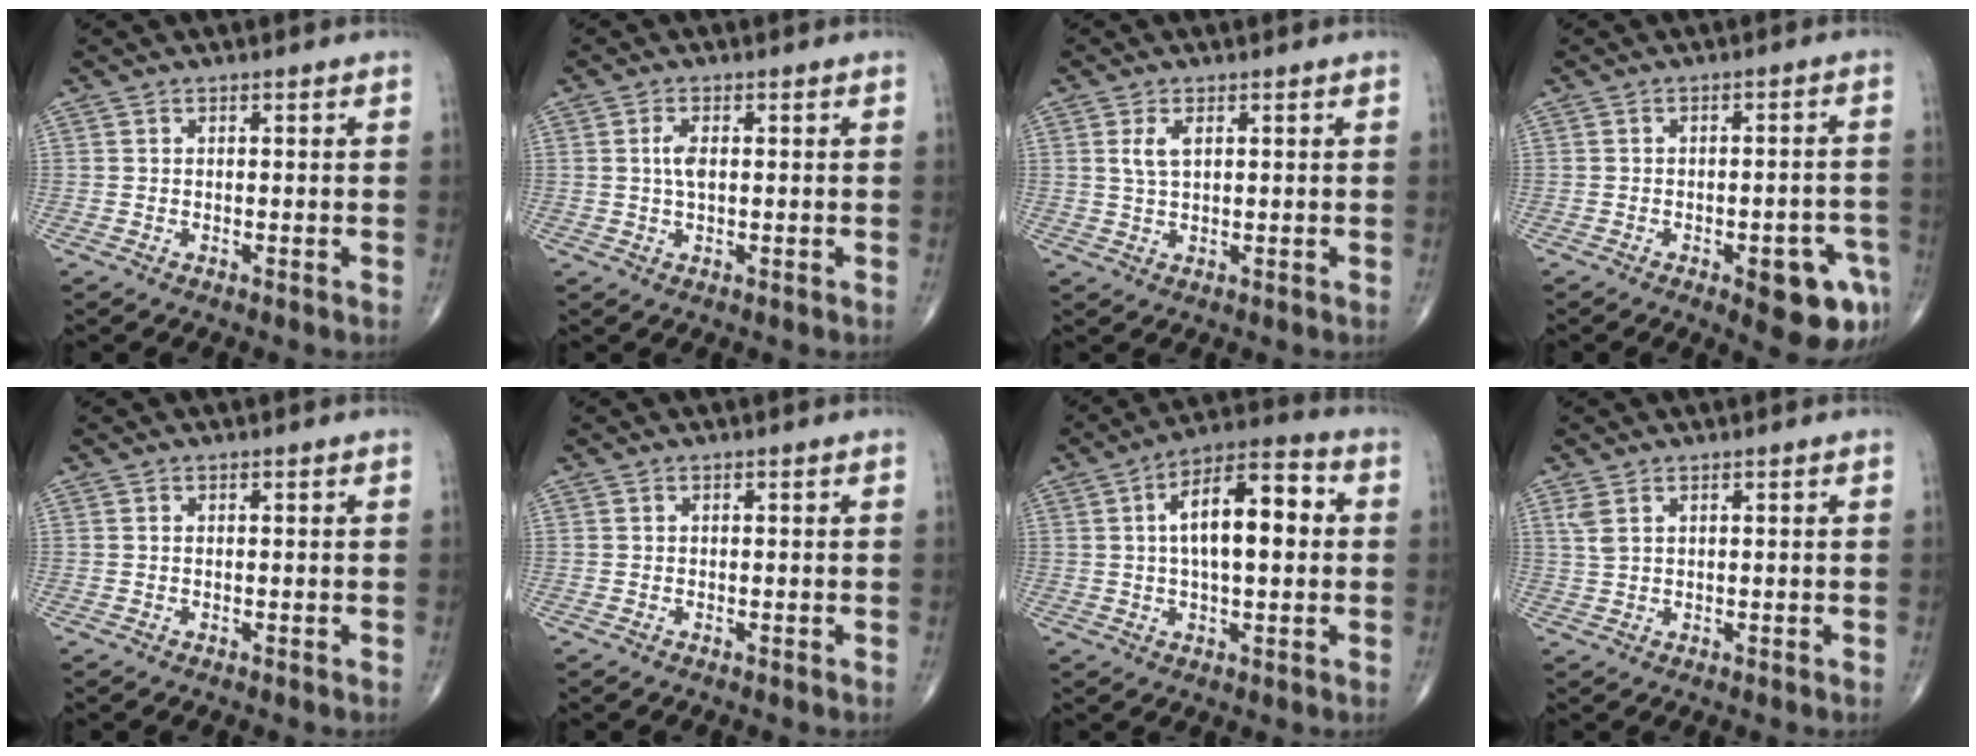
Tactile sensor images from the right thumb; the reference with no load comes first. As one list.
[{"total": 2.8, "force": [0.3, 1.3, 2.5], "torque": [-0.054, 0.000, 0.004]}, {"total": 3.1, "force": [1.0, 1.5, 2.6], "torque": [-0.054, 0.000, 0.023]}, {"total": 10.3, "force": [-4.7, 3.6, 8.4], "torque": [-0.078, 0.023, -0.050]}, {"total": 0.0}, {"total": 0.0}, {"total": 13.9, "force": [1.8, 5.9, 12.4], "torque": [-0.189, 0.025, 0.021]}, {"total": 2.4, "force": [1.2, 1.0, 1.8], "torque": [-0.046, 0.006, 0.034]}]